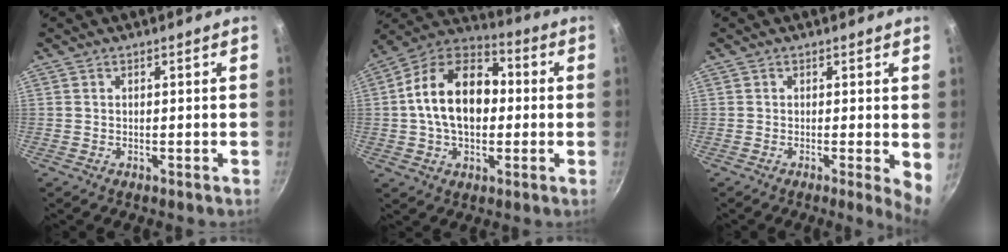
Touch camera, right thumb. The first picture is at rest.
{"total": 18.1, "force": [0.7, 12.1, 13.5], "torque": [-0.197, 0.034, -0.007]}
{"total": 4.1, "force": [0.0, 0.9, 4.0], "torque": [-0.048, -0.009, -0.002]}